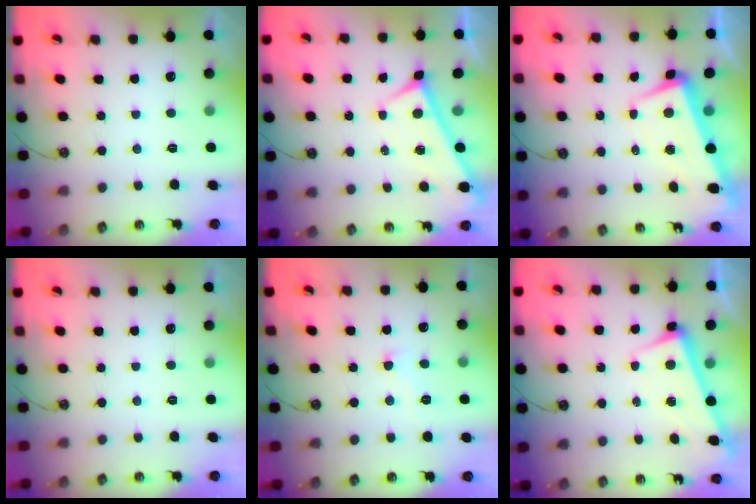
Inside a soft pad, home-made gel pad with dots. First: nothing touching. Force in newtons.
{"total": 0.0}
{"total": 2.1, "press": 0.3, "slide": 2.1}
{"total": 0.0}
{"total": 1.2, "press": 1.1, "slide": 0.5}
{"total": 2.7, "press": 2.6, "slide": 0.7}